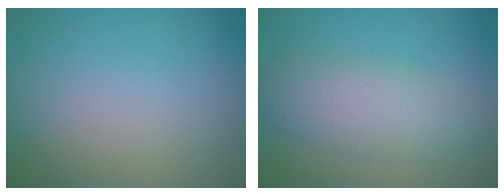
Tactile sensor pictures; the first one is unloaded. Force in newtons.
{"total": 5.2, "press": 5.2, "slide": 0.4}